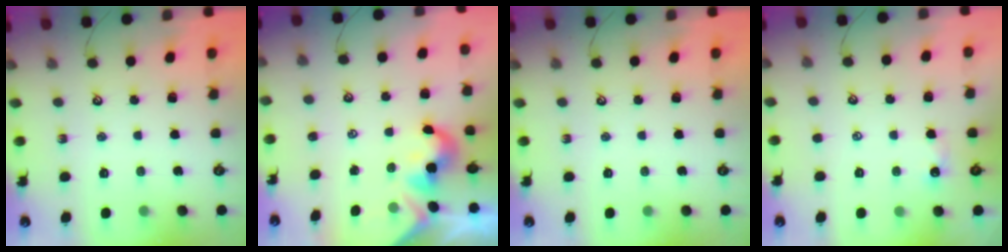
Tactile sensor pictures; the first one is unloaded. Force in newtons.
{"total": 2.1, "press": 2.1, "slide": 0.4}
{"total": 0.0}
{"total": 1.9, "press": 1.9, "slide": 0.4}